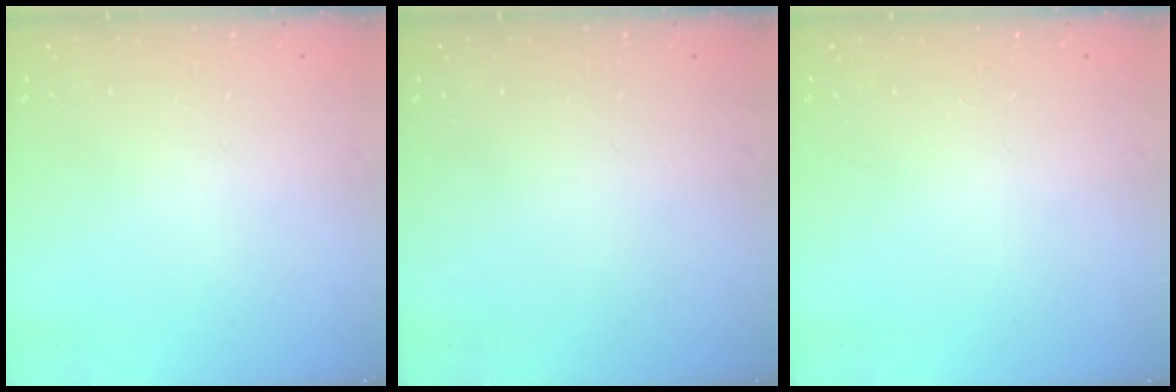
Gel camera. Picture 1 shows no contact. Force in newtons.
{"total": 0.0}
{"total": 0.0}